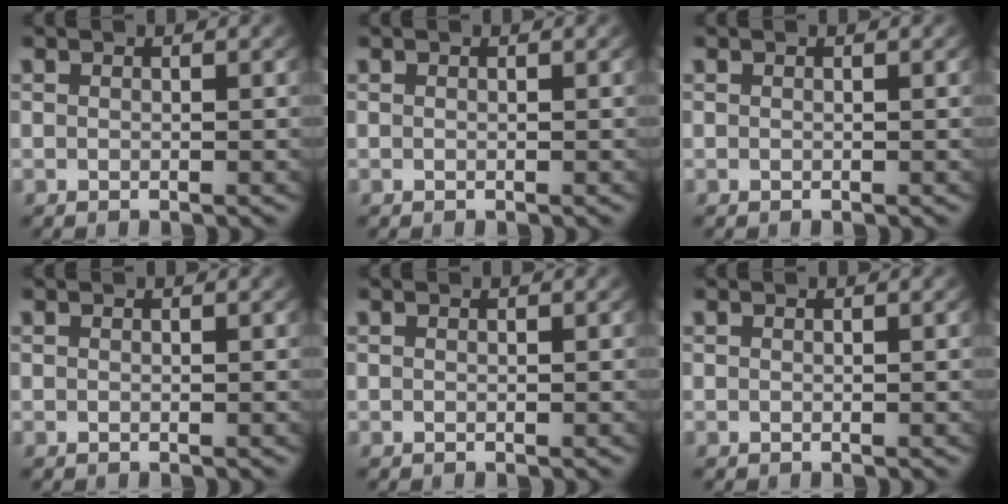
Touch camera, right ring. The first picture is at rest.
{"total": 0.0}
{"total": 0.0}
{"total": 0.0}
{"total": 0.0}
{"total": 0.0}